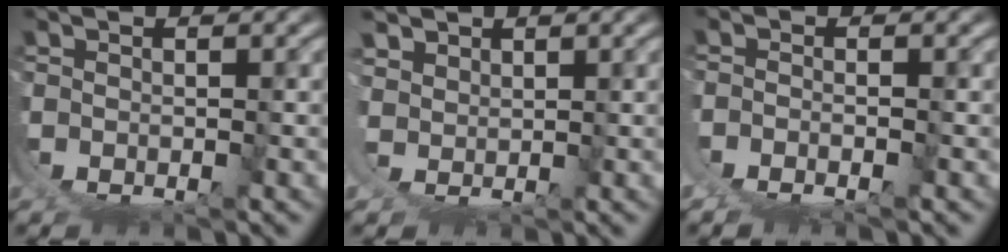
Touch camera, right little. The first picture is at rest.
{"total": 3.7, "force": [2.3, 2.8, 0.6], "torque": [-0.043, -0.002, 0.035]}
{"total": 2.1, "force": [-1.0, 1.0, 1.5], "torque": [-0.034, -0.007, -0.012]}